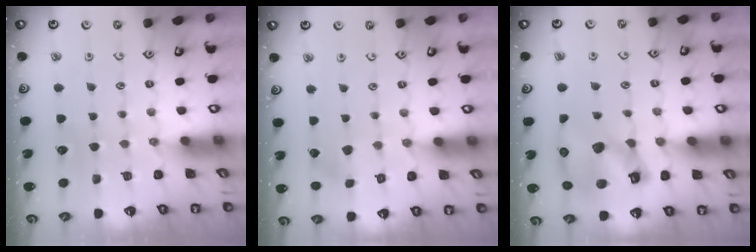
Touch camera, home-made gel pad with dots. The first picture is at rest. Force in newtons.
{"total": 2.9, "press": 2.9, "slide": 0.3}
{"total": 12.9, "press": 12.8, "slide": 1.8}